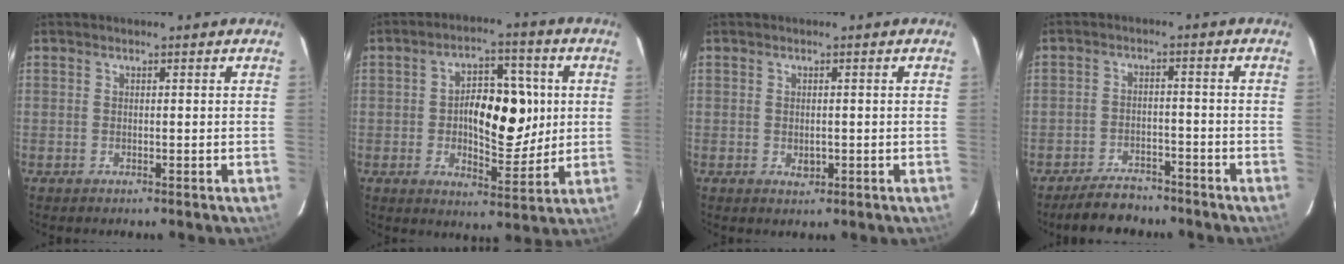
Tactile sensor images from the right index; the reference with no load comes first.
{"total": 12.0, "force": [0.9, 5.4, 10.6], "torque": [-0.163, 0.018, 0.022]}
{"total": 1.6, "force": [-0.3, 0.9, 1.2], "torque": [-0.020, -0.002, 0.000]}
{"total": 6.0, "force": [-5.2, 2.7, 1.4], "torque": [-0.030, -0.003, -0.086]}